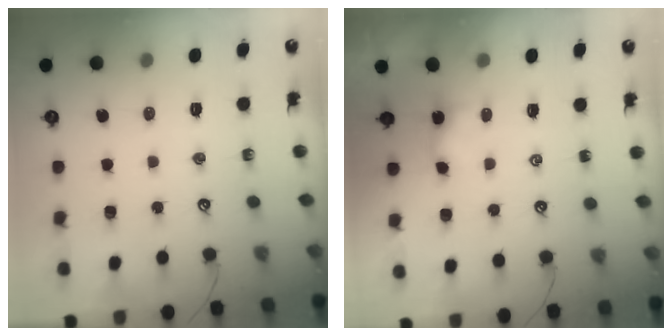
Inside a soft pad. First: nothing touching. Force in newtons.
{"total": 2.2, "press": 2.1, "slide": 0.5}